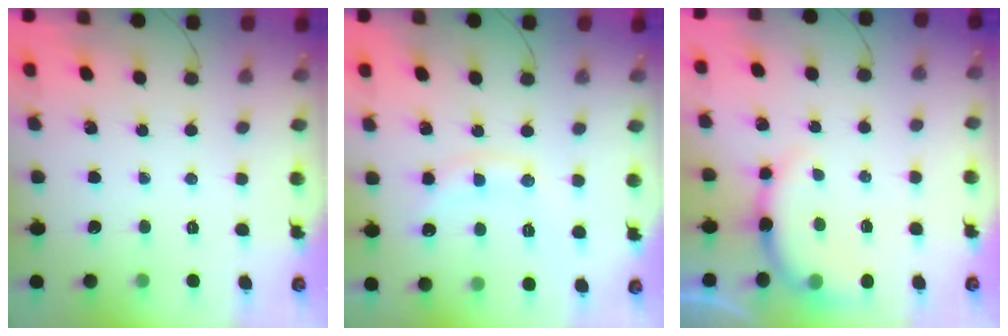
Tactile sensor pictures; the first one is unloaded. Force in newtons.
{"total": 10.2, "press": 10.2, "slide": 0.4}
{"total": 9.1, "press": 9.0, "slide": 1.2}